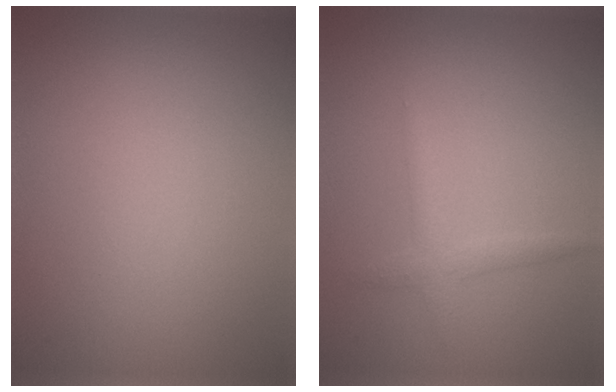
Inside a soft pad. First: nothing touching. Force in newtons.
{"total": 1.7, "press": 1.7, "slide": 0.0}